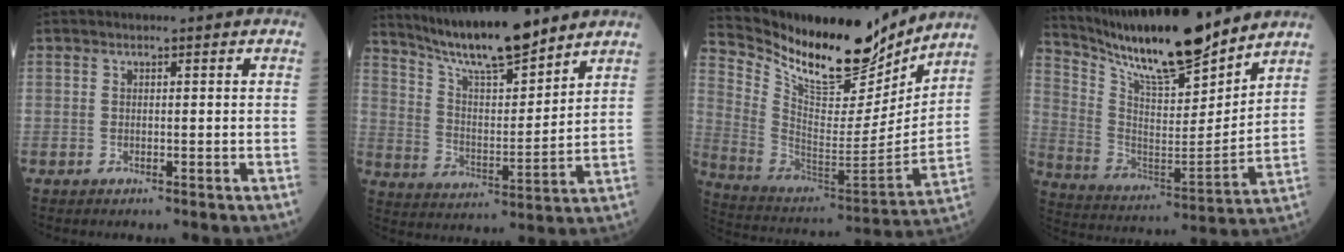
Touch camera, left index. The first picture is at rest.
{"total": 14.4, "force": [12.4, 1.6, 7.2], "torque": [-0.127, 0.000, 0.223]}
{"total": 20.6, "force": [17.9, 5.5, 8.6], "torque": [-0.169, -0.031, 0.304]}
{"total": 18.6, "force": [16.1, 2.3, 9.0], "torque": [-0.169, -0.014, 0.286]}